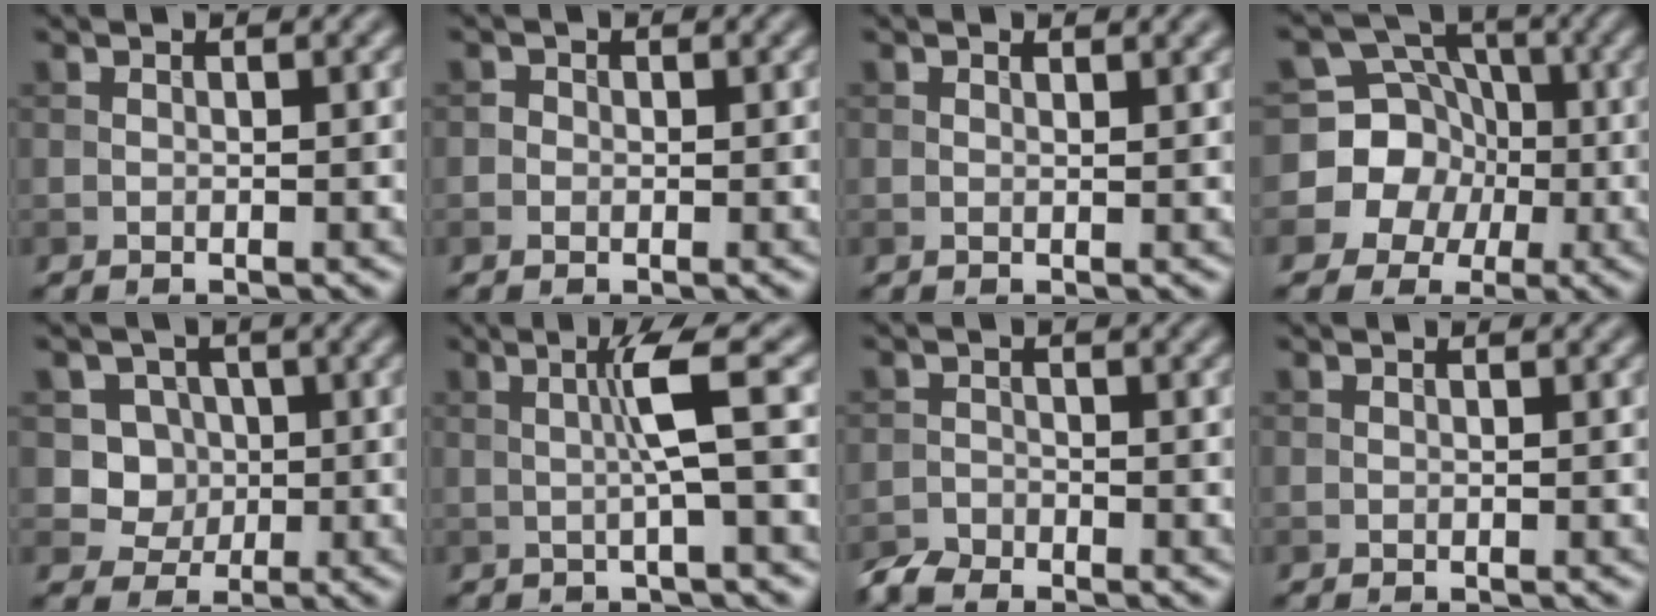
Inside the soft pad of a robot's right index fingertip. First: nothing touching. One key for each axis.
{"total": 0.7, "fx": -0.2, "fy": 0.7, "fz": 0.3, "tx": -0.002, "ty": -0.001, "tz": -0.006}
{"total": 0.9, "fx": 0.7, "fy": 0.2, "fz": 0.6, "tx": -0.009, "ty": 0.001, "tz": 0.012}
{"total": 8.0, "fx": -1.4, "fy": 7.7, "fz": 1.7, "tx": -0.025, "ty": 0.030, "tz": -0.050}
{"total": 3.7, "fx": 0.4, "fy": 3.5, "fz": 1.2, "tx": -0.010, "ty": -0.005, "tz": 0.008}
{"total": 3.6, "fx": 0.2, "fy": 0.2, "fz": 3.5, "tx": -0.066, "ty": 0.008, "tz": 0.001}
{"total": 2.3, "fx": -2.1, "fy": 0.6, "fz": 0.4, "tx": -0.011, "ty": -0.004, "tz": -0.051}
{"total": 0.0}